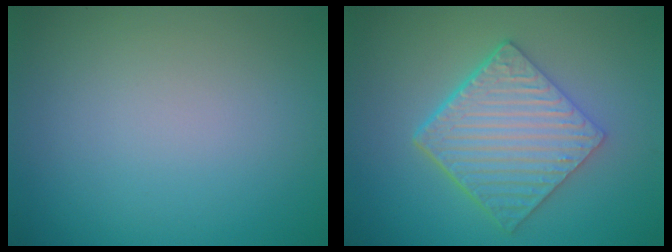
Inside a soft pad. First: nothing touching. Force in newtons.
{"total": 6.3, "press": 4.5, "slide": 4.4}